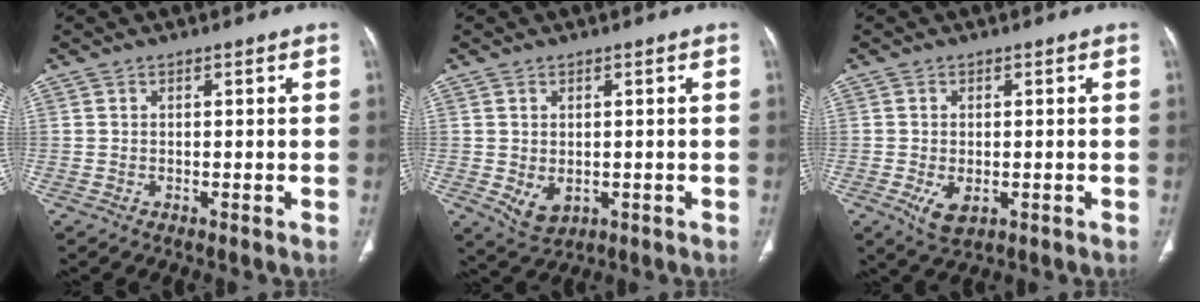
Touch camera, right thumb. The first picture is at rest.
{"total": 4.3, "force": [-0.6, 3.1, 3.0], "torque": [-0.046, -0.007, 0.009]}
{"total": 4.3, "force": [-1.3, 2.4, 3.3], "torque": [-0.060, -0.008, -0.014]}